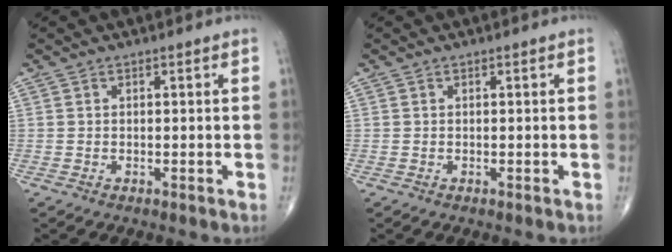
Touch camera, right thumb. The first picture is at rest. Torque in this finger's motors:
{"motor_torque": [-0.05, 0.05, -0.02, 0.02, 0.00]}